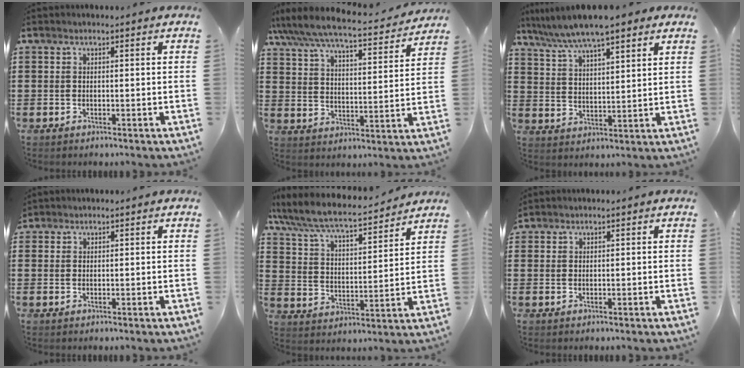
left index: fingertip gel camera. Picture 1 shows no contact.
{"total": 6.6, "force": [6.2, 0.5, 2.2], "torque": [-0.072, -0.042, 0.103]}
{"total": 7.5, "force": [6.3, 1.1, 3.9], "torque": [-0.096, -0.016, 0.110]}
{"total": 0.8, "force": [0.8, 0.3, 0.0], "torque": [-0.003, 0.001, 0.016]}
{"total": 7.2, "force": [6.5, 0.8, 2.9], "torque": [-0.085, -0.040, 0.108]}
{"total": 0.8, "force": [0.8, 0.2, 0.0], "torque": [-0.003, 0.000, 0.017]}